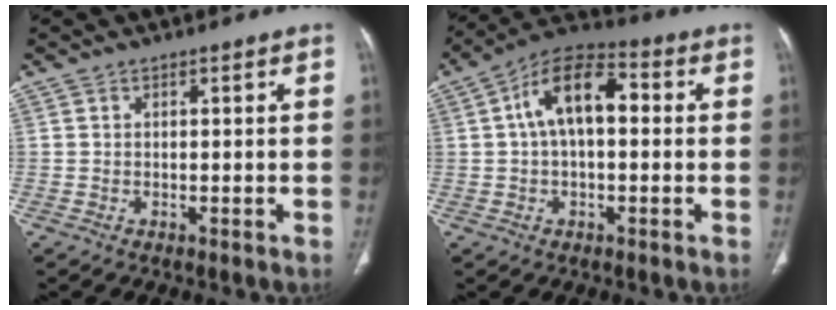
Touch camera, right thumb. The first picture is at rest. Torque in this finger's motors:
{"motor_torque": [1.58, 3.43, 1.14, -0.44, 0.14]}